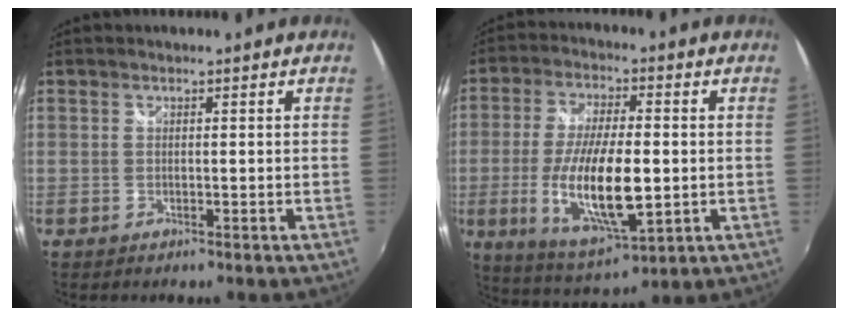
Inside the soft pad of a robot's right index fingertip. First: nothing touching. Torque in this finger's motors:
{"motor_torque": [1.01, -0.61, 1.05, 0.21]}